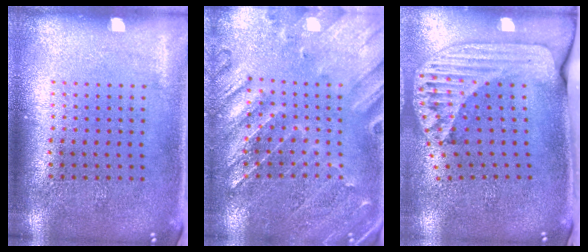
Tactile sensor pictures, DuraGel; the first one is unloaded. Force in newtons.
{"total": 0.6, "press": 0.4, "slide": 0.4}
{"total": 2.5, "press": 1.8, "slide": 1.7}